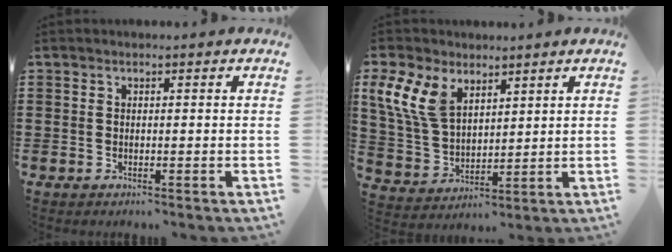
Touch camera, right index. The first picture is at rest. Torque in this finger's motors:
{"motor_torque": [1.15, 0.99, 0.31, 0.13]}